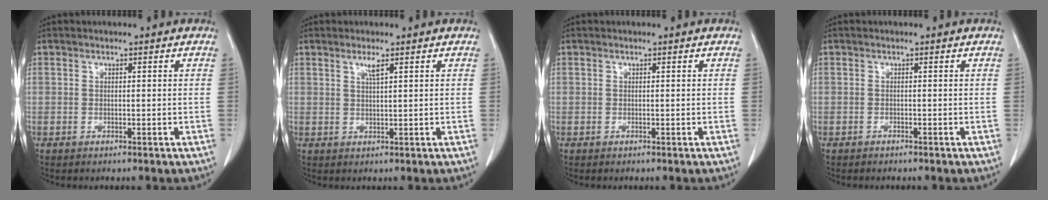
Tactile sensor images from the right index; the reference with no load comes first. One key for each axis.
{"total": 1.7, "fx": 1.0, "fy": -0.1, "fz": 1.4, "tx": -0.029, "ty": 0.000, "tz": 0.020}
{"total": 0.0}
{"total": 0.5, "fx": -0.5, "fy": 0.1, "fz": 0.1, "tx": -0.008, "ty": -0.002, "tz": -0.009}